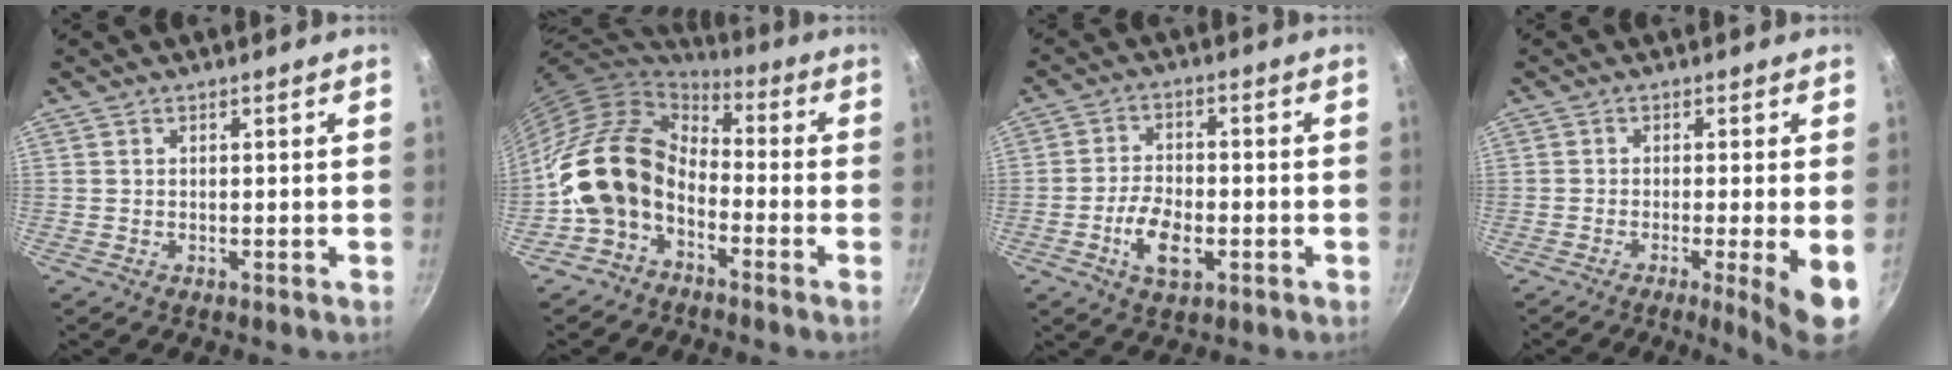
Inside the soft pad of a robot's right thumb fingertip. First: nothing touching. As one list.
[{"total": 14.0, "force": [-4.4, 10.2, 8.5], "torque": [-0.134, 0.054, -0.106]}, {"total": 7.9, "force": [-2.7, 4.2, 6.1], "torque": [-0.107, 0.017, -0.051]}, {"total": 7.4, "force": [-2.1, 0.4, 7.1], "torque": [-0.102, -0.003, -0.030]}]